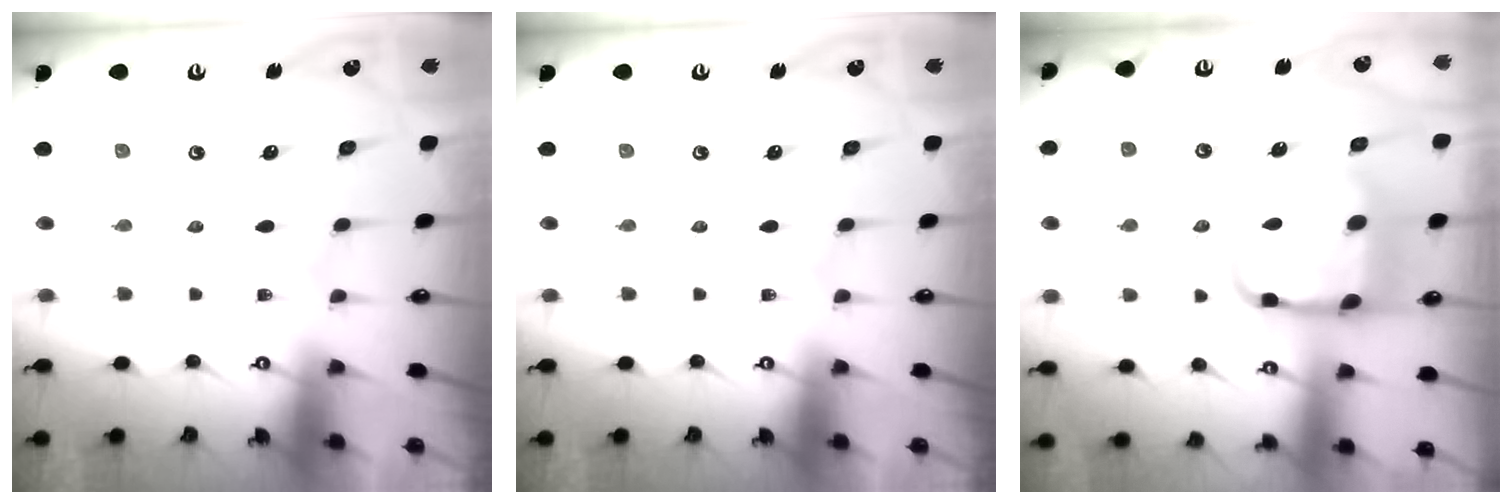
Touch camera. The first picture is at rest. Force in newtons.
{"total": 0.0}
{"total": 15.1, "press": 15.0, "slide": 1.8}